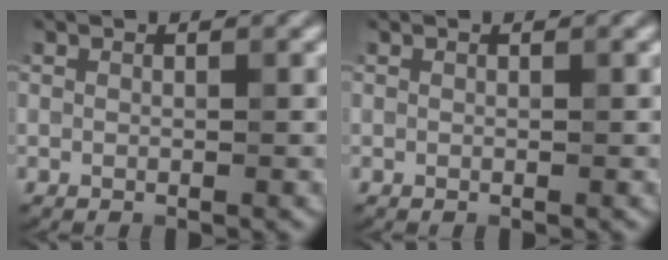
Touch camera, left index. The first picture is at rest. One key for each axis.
{"total": 0.0}